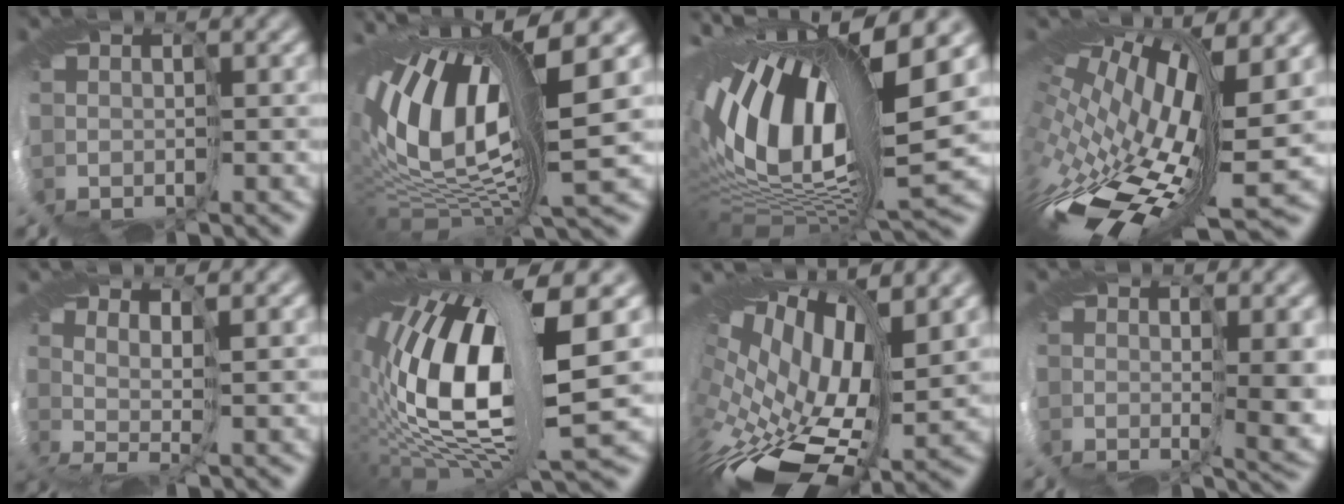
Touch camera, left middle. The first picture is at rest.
{"total": 14.5, "force": [3.2, 5.8, 12.9], "torque": [-0.275, 0.015, 0.065]}
{"total": 16.5, "force": [2.8, 6.6, 14.9], "torque": [-0.274, -0.019, 0.072]}
{"total": 14.0, "force": [0.8, 6.2, 12.5], "torque": [-0.256, -0.043, 0.052]}
{"total": 2.1, "force": [1.4, -0.9, 1.4], "torque": [-0.019, 0.004, 0.027]}
{"total": 15.1, "force": [-0.1, 5.1, 14.2], "torque": [-0.277, 0.015, 0.006]}
{"total": 13.8, "force": [1.7, 7.6, 11.5], "torque": [-0.218, -0.019, 0.074]}
{"total": 5.0, "force": [0.7, 1.3, 4.8], "torque": [-0.085, -0.012, 0.034]}